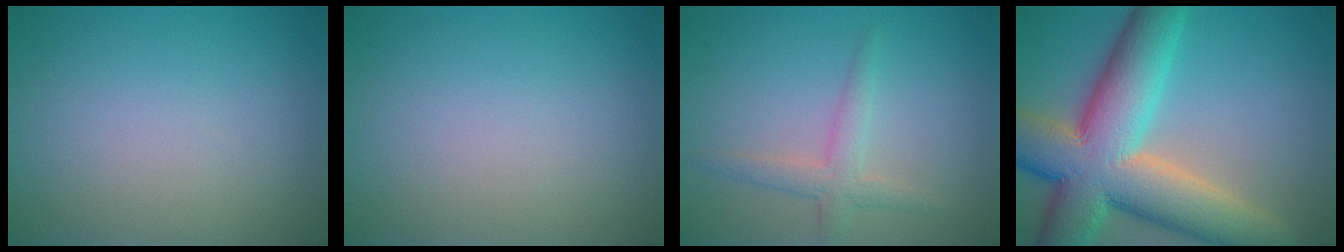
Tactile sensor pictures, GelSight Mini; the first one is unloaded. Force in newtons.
{"total": 0.0}
{"total": 2.4, "press": 2.4, "slide": 0.1}
{"total": 13.8, "press": 13.8, "slide": 0.9}